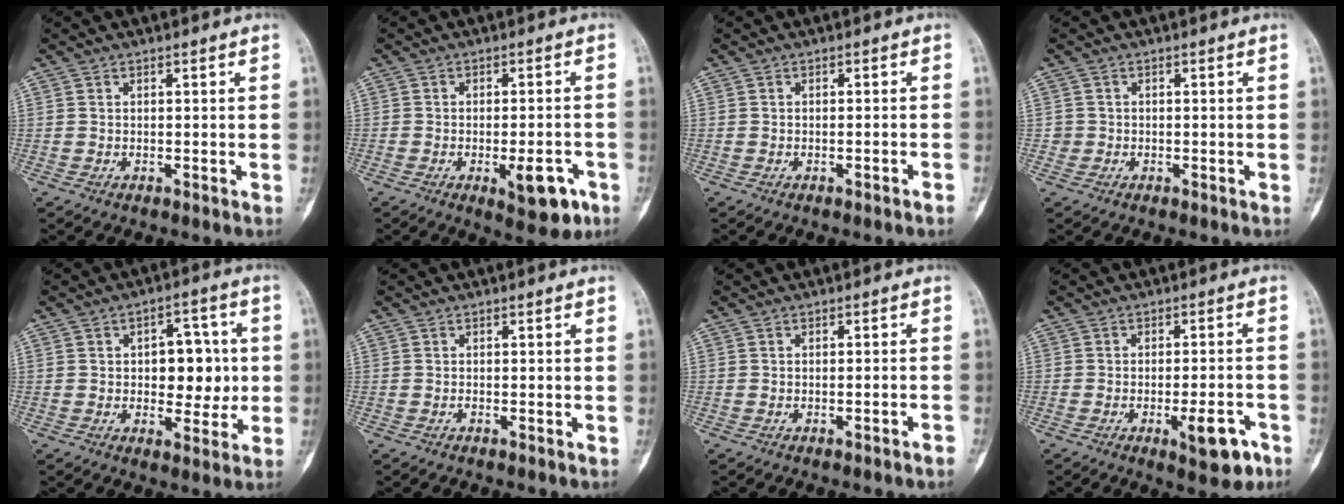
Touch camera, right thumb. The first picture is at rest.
{"total": 8.0, "force": [-3.3, 3.2, 6.5], "torque": [-0.071, 0.009, -0.037]}
{"total": 1.6, "force": [-1.0, 0.0, 1.2], "torque": [-0.025, 0.007, -0.010]}
{"total": 0.9, "force": [-0.3, 0.9, 0.0], "torque": [0.004, 0.005, -0.007]}
{"total": 10.4, "force": [0.4, 6.4, 8.2], "torque": [-0.064, 0.009, 0.009]}
{"total": 0.0}
{"total": 2.0, "force": [-1.3, 0.1, 1.5], "torque": [-0.029, 0.009, -0.013]}
{"total": 7.8, "force": [-3.7, 2.8, 6.3], "torque": [-0.073, 0.015, -0.046]}